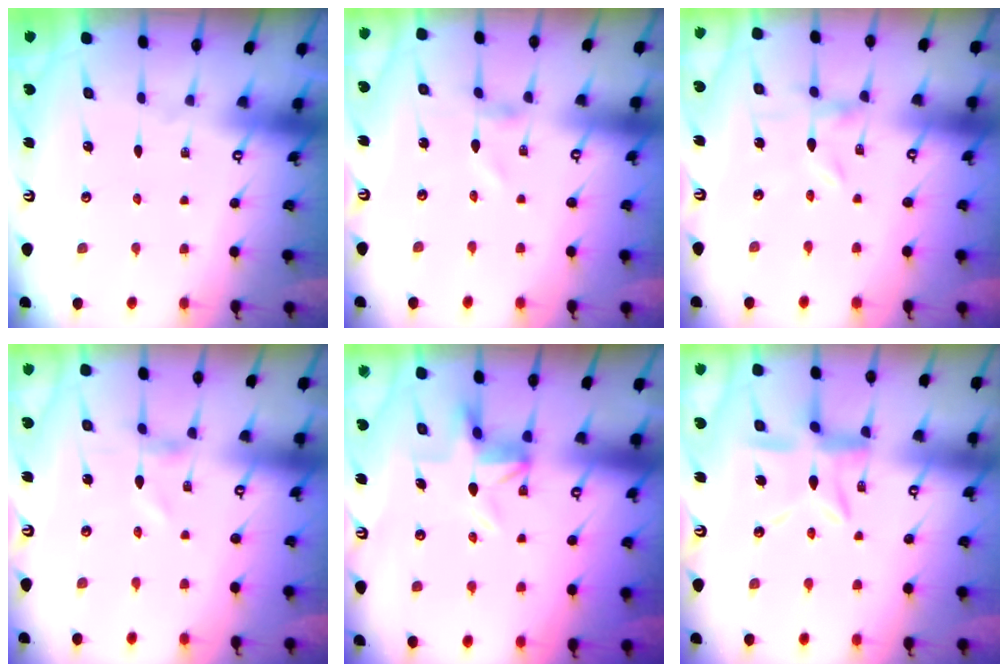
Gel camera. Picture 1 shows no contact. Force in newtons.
{"total": 0.7, "press": 0.7, "slide": 0.1}
{"total": 0.0}
{"total": 0.7, "press": 0.6, "slide": 0.3}
{"total": 4.5, "press": 3.9, "slide": 2.2}
{"total": 10.3, "press": 10.2, "slide": 1.0}